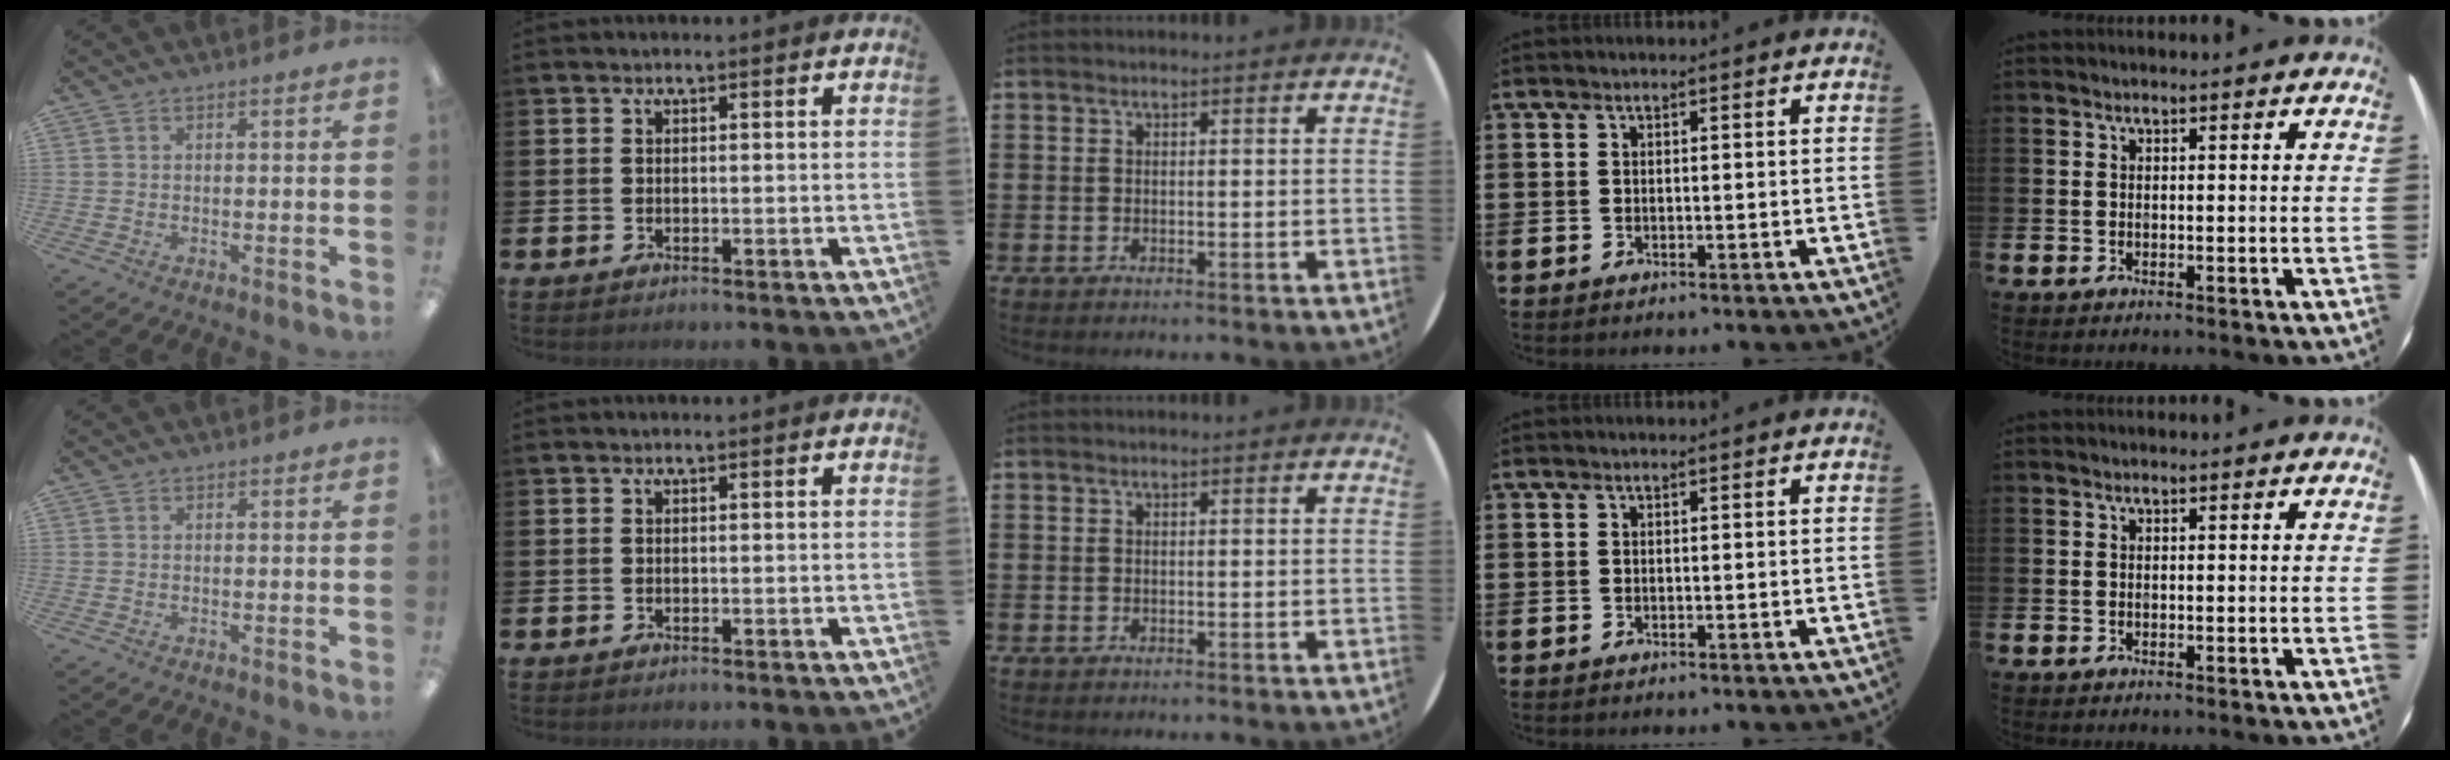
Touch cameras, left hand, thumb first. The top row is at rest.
{}